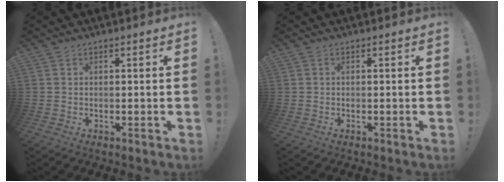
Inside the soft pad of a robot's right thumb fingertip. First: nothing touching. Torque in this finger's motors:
{"motor_torque": [0.45, -0.26, 0.12, -0.40, 0.00]}